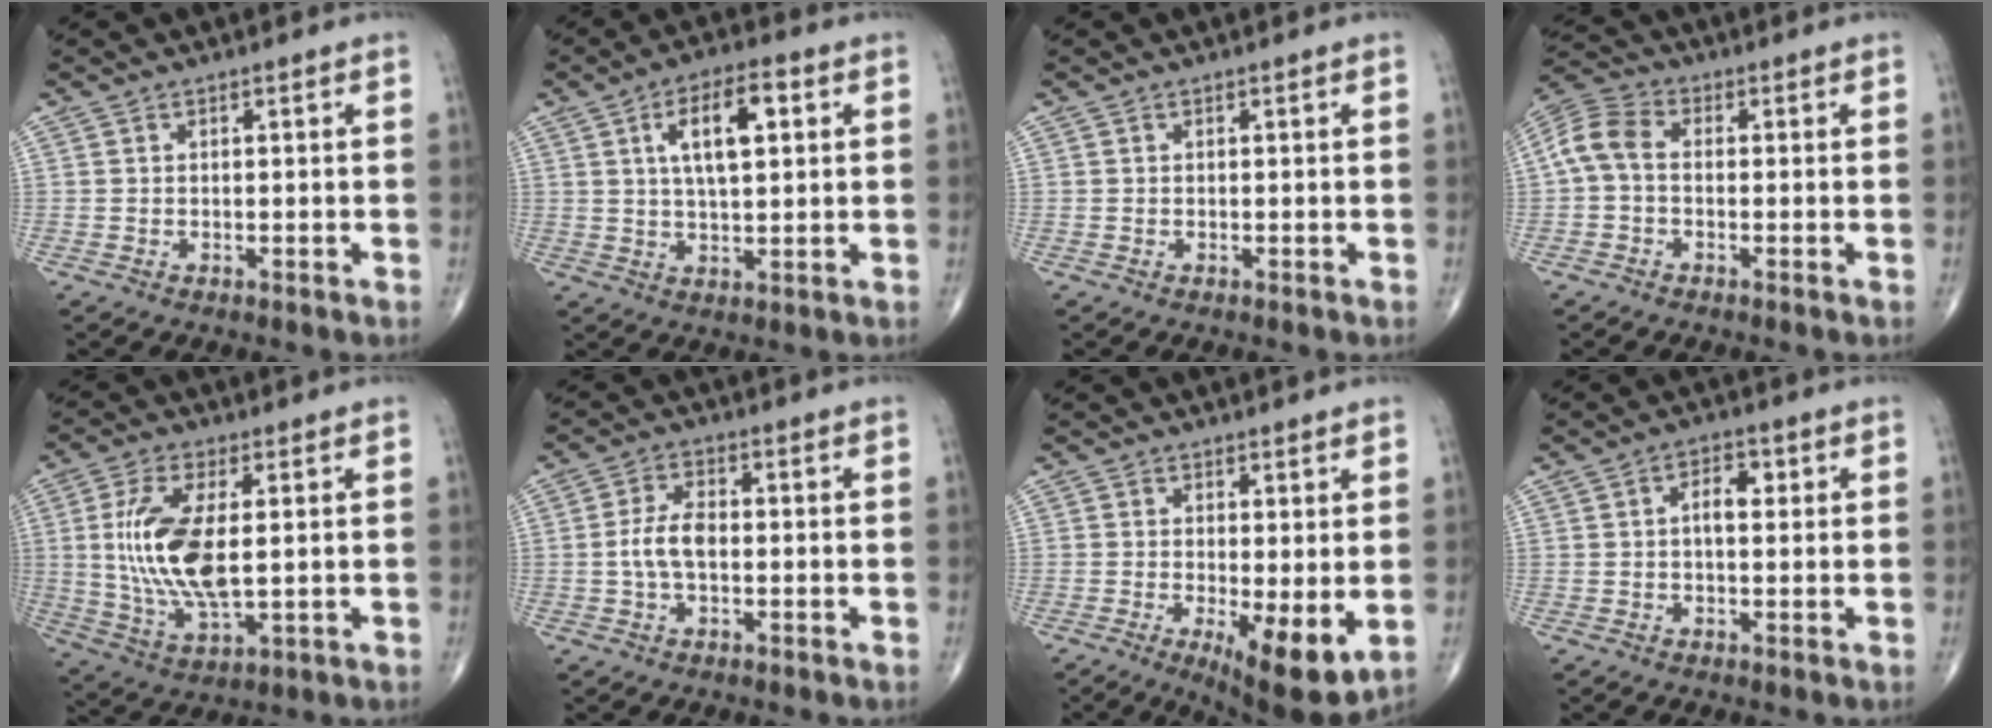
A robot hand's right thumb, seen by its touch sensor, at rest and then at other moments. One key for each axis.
{"total": 10.2, "fx": 3.0, "fy": 4.1, "fz": 8.9, "tx": -0.139, "ty": 0.006, "tz": 0.048}
{"total": 0.0}
{"total": 6.9, "fx": -0.4, "fy": 4.5, "fz": 5.2, "tx": -0.104, "ty": 0.021, "tz": -0.022}
{"total": 14.6, "fx": 1.3, "fy": 6.1, "fz": 13.2, "tx": -0.276, "ty": -0.014, "tz": 0.033}
{"total": 5.4, "fx": -0.6, "fy": 2.8, "fz": 4.6, "tx": -0.097, "ty": 0.015, "tz": -0.016}
{"total": 9.5, "fx": -1.7, "fy": 2.8, "fz": 8.9, "tx": -0.131, "ty": -0.026, "tz": -0.020}
{"total": 4.0, "fx": 0.6, "fy": 2.2, "fz": 3.3, "tx": -0.047, "ty": 0.012, "tz": 0.007}